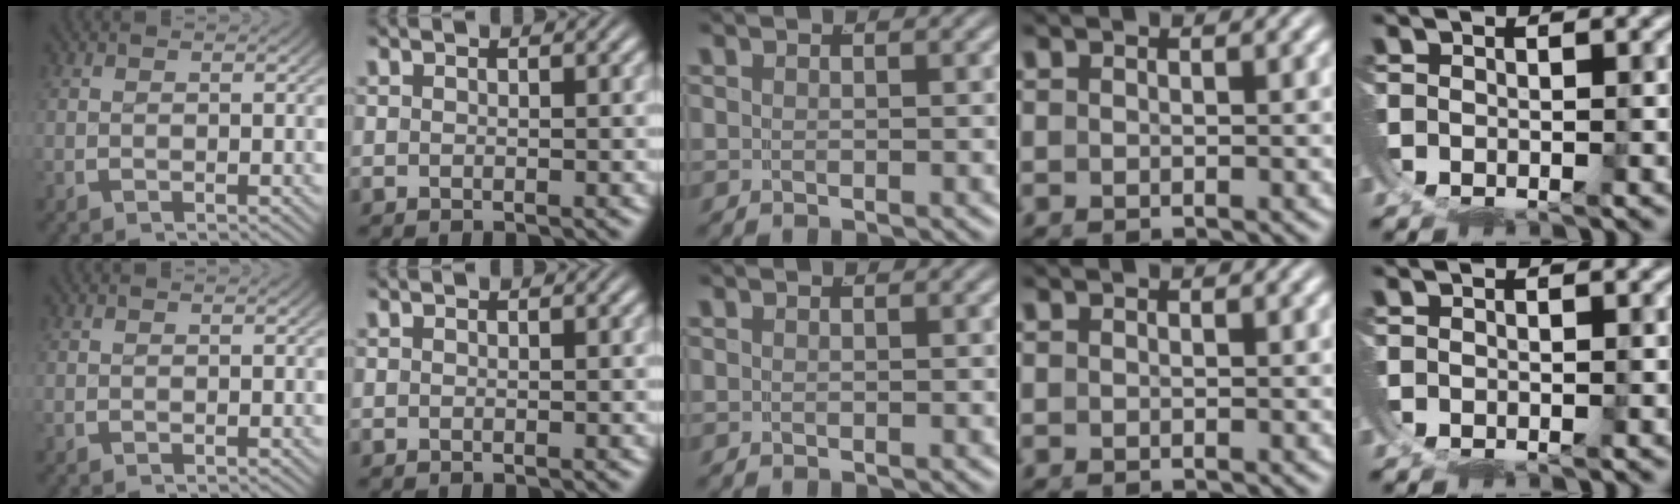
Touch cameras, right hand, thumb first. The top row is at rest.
{}